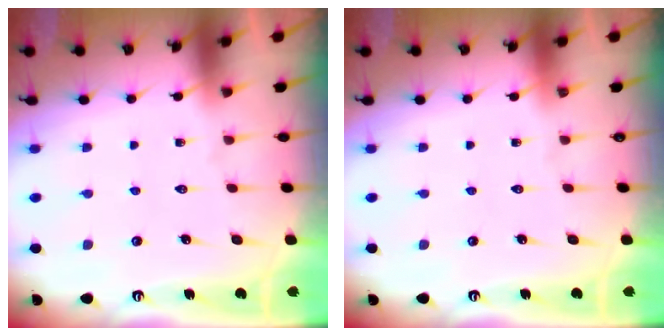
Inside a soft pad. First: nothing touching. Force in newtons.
{"total": 0.0}